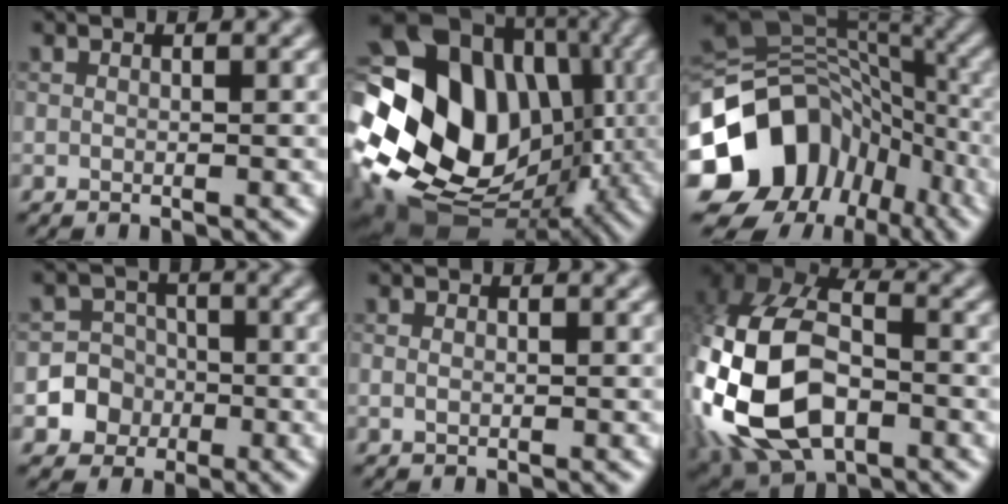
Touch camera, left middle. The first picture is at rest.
{"total": 19.4, "force": [-2.2, 14.7, 12.4], "torque": [-0.219, -0.005, -0.022]}
{"total": 16.6, "force": [-6.6, 13.2, 7.6], "torque": [-0.175, 0.001, -0.112]}
{"total": 5.0, "force": [-1.6, 4.7, 0.6], "torque": [0.018, 0.007, -0.047]}
{"total": 0.8, "force": [0.0, 0.6, 0.5], "torque": [-0.010, 0.000, 0.001]}
{"total": 15.4, "force": [-4.0, 9.6, 11.3], "torque": [-0.261, -0.012, -0.082]}